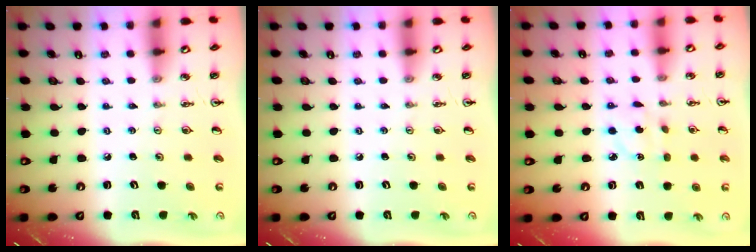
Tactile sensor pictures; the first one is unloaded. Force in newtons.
{"total": 0.0}
{"total": 4.3, "press": 4.2, "slide": 0.7}